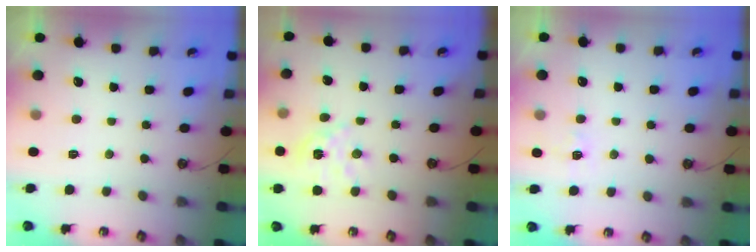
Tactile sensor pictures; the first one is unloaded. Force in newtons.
{"total": 8.2, "press": 8.2, "slide": 0.9}
{"total": 5.4, "press": 5.4, "slide": 0.7}